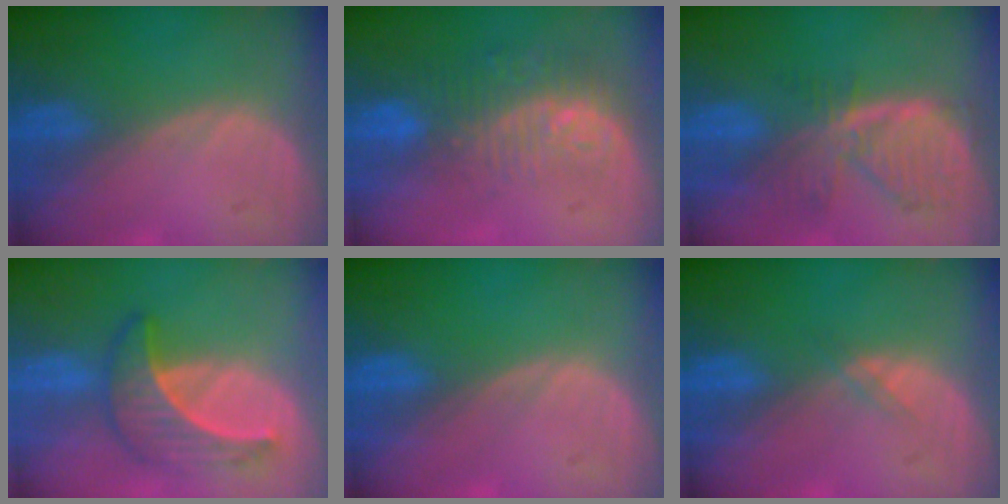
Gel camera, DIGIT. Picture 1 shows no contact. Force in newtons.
{"total": 9.9, "press": 8.1, "slide": 5.7}
{"total": 7.9, "press": 6.9, "slide": 4.0}
{"total": 6.9, "press": 6.3, "slide": 2.9}
{"total": 0.0}
{"total": 1.0, "press": 1.0, "slide": 0.2}